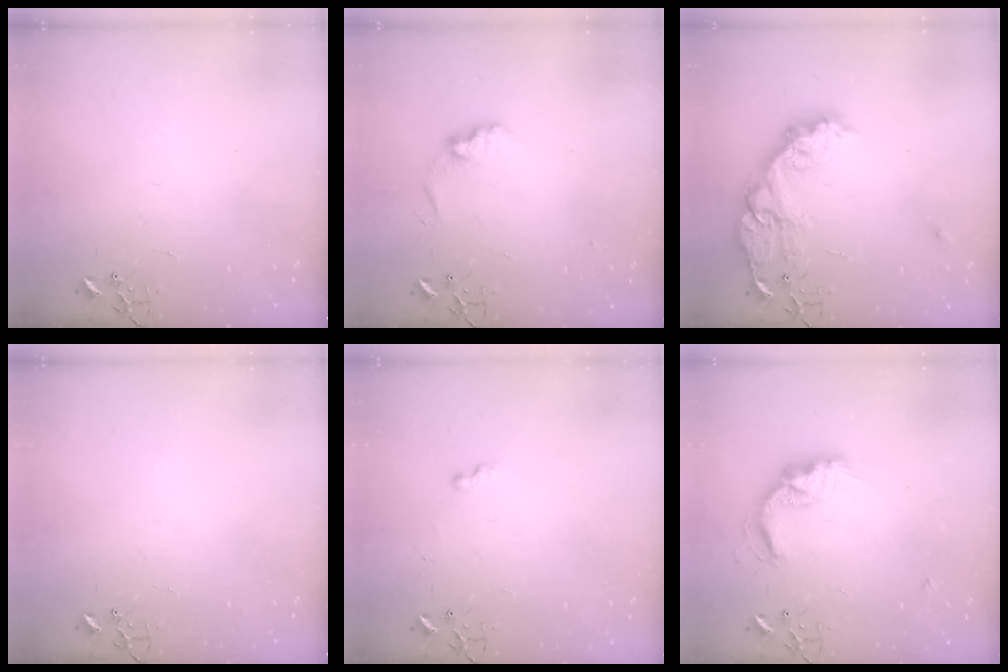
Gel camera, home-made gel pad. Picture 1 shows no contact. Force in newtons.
{"total": 8.4, "press": 8.4, "slide": 0.3}
{"total": 18.7, "press": 18.7, "slide": 1.3}
{"total": 0.0}
{"total": 5.2, "press": 5.2, "slide": 0.4}
{"total": 15.0, "press": 15.0, "slide": 0.6}